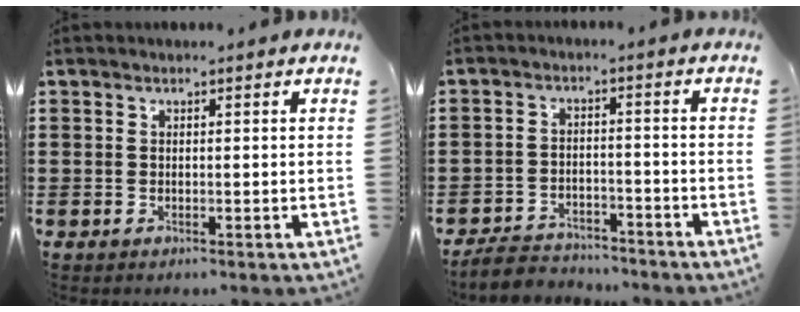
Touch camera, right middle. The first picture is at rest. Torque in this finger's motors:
{"motor_torque": [0.92, -0.18, 0.00, 0.00]}